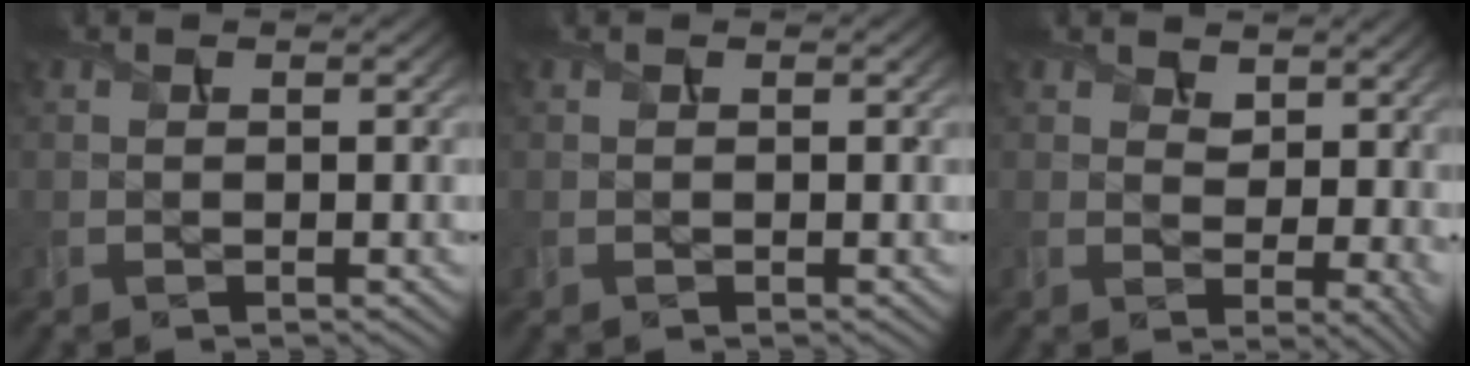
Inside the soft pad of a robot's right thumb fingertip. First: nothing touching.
{"total": 0.0}
{"total": 4.7, "force": [2.4, 2.7, 3.0], "torque": [-0.050, -0.008, 0.044]}